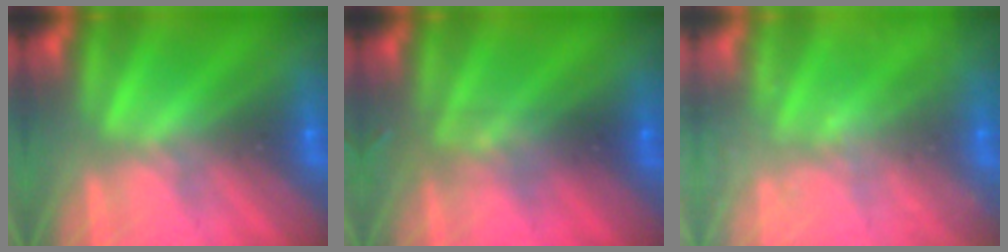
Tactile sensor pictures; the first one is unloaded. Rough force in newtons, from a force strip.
{"total": 2.9}
{"total": 2.4}